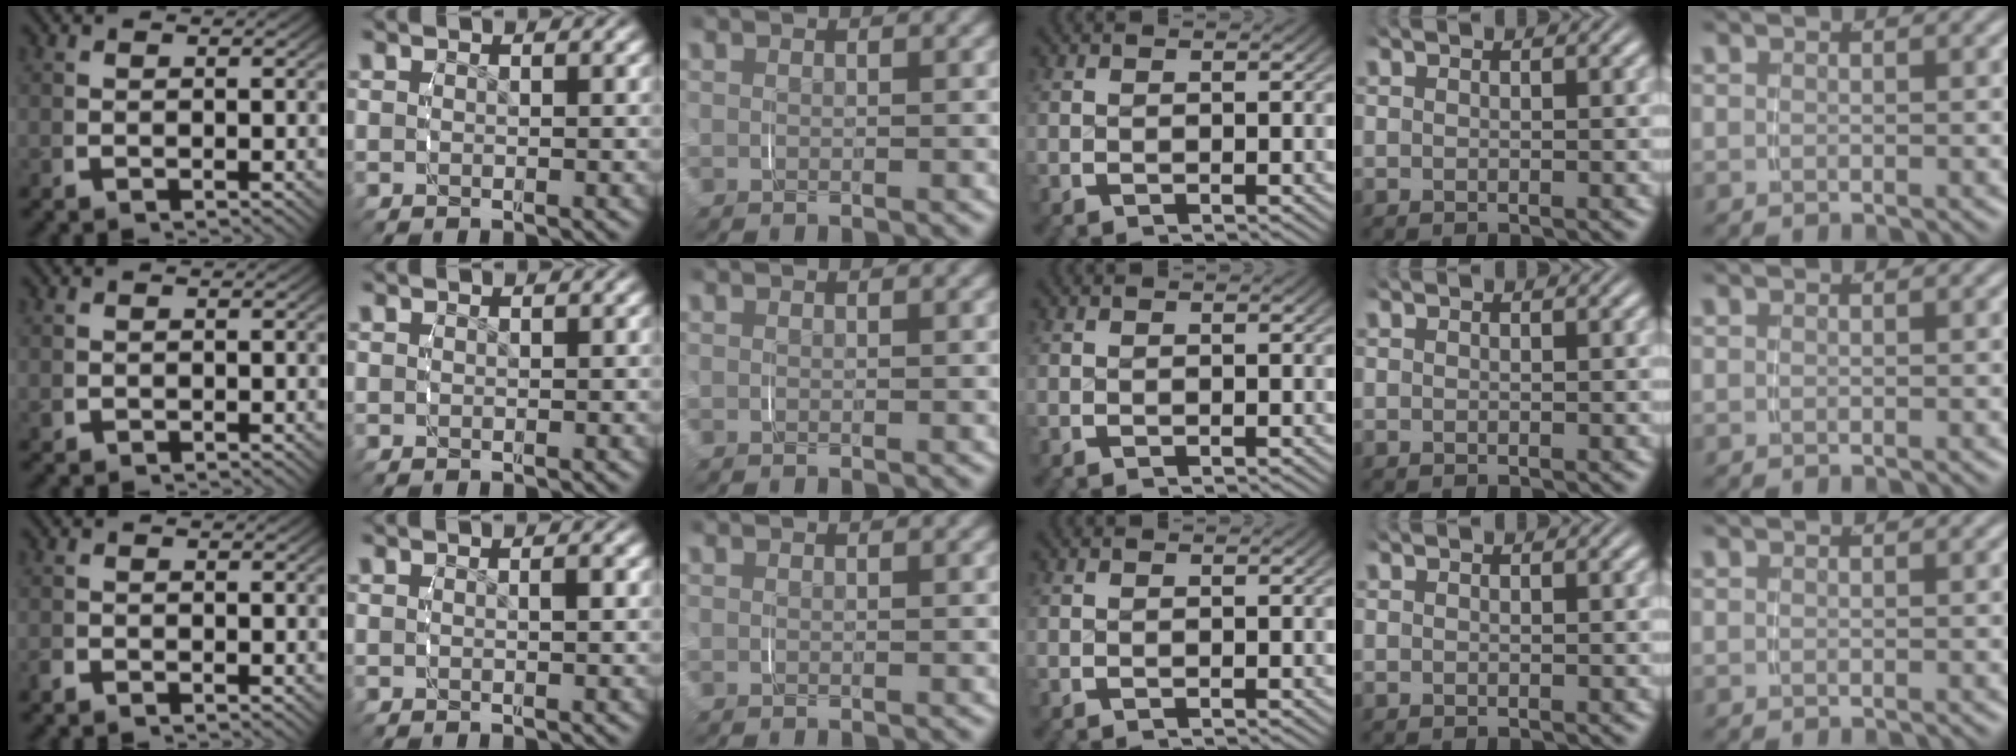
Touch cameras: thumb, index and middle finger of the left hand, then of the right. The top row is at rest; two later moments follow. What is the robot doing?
{"motion": "grasp_and_lifting", "object": "lipstick"}